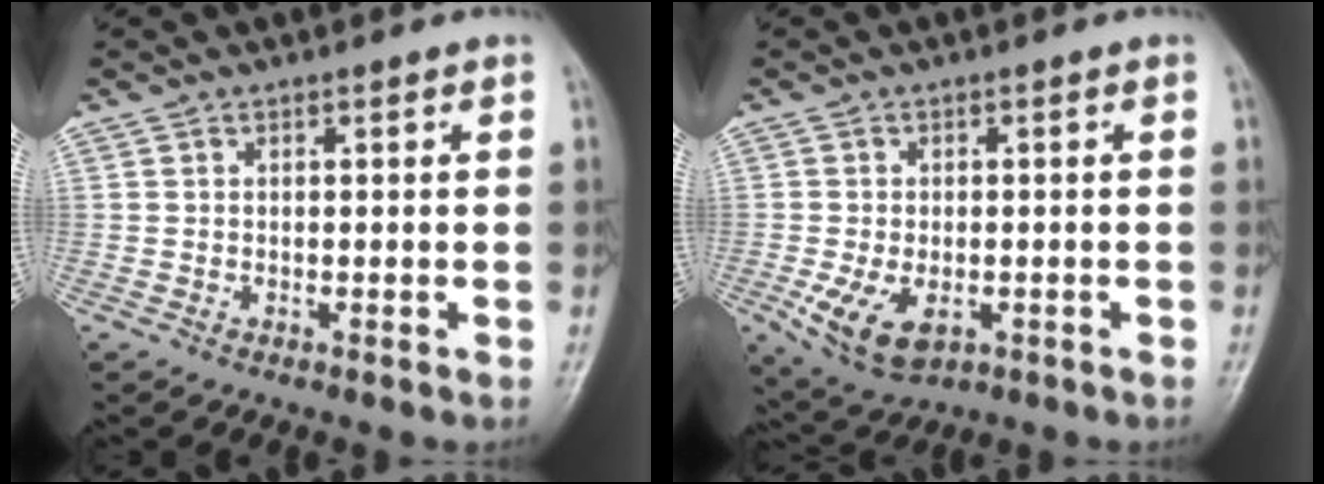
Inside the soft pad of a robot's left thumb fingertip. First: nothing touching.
{"total": 8.1, "force": [-2.7, 4.8, 6.0], "torque": [-0.111, -0.002, -0.035]}